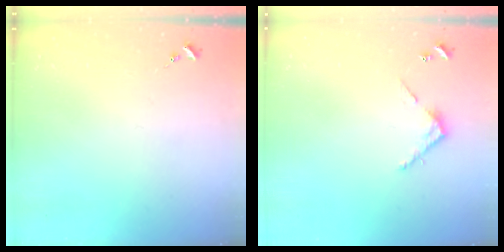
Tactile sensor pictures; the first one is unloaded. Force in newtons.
{"total": 3.9, "press": 3.9, "slide": 0.3}